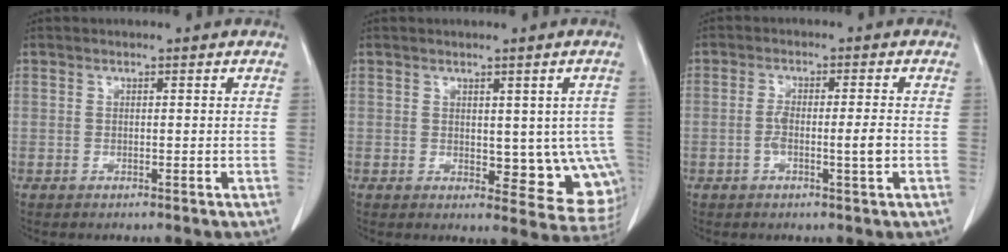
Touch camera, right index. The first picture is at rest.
{"total": 9.1, "force": [-0.2, 4.8, 7.7], "torque": [-0.066, -0.005, 0.008]}
{"total": 4.3, "force": [-1.0, 0.3, 4.2], "torque": [-0.079, 0.001, -0.017]}